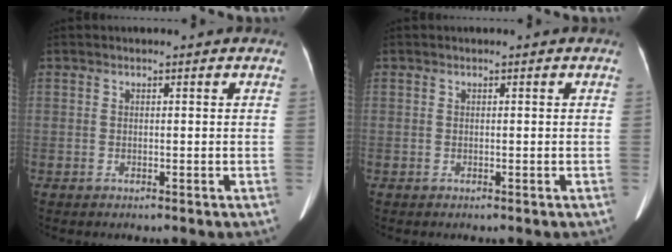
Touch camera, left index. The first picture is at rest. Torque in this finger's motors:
{"motor_torque": [-0.09, -0.20, 0.04, 0.02]}